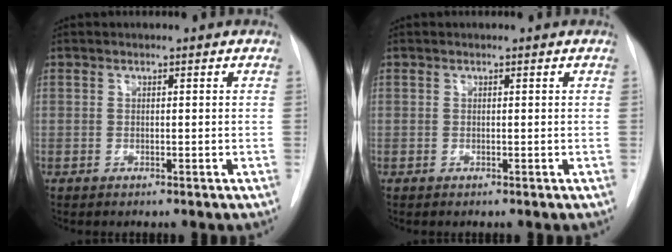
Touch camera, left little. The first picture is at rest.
{"total": 0.0}